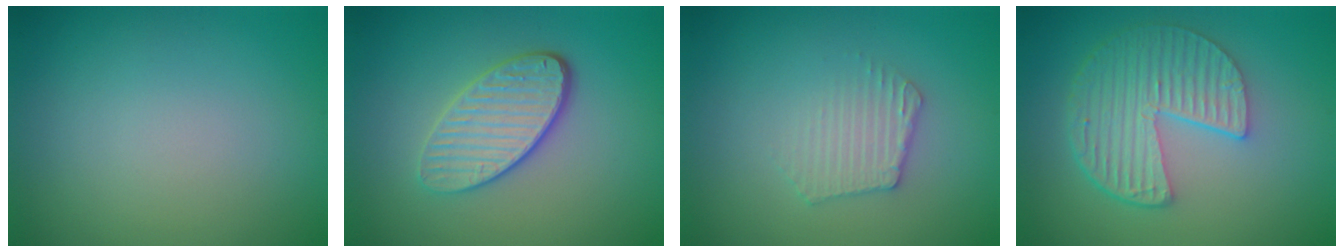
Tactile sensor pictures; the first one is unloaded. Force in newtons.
{"total": 4.0, "press": 3.3, "slide": 2.4}
{"total": 2.4, "press": 2.4, "slide": 0.3}
{"total": 5.8, "press": 4.2, "slide": 4.0}